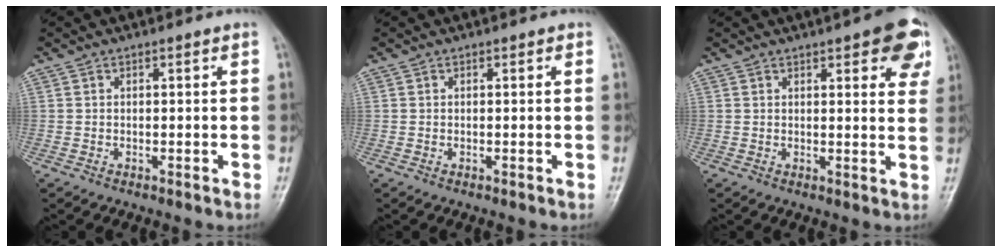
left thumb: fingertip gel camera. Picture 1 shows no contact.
{"total": 0.0}
{"total": 10.0, "force": [5.1, 3.3, 7.9], "torque": [-0.064, -0.014, 0.055]}